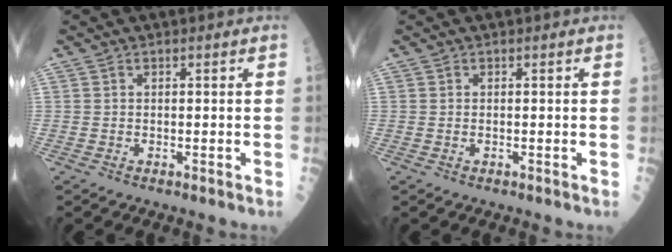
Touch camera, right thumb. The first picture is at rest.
{"total": 0.0}